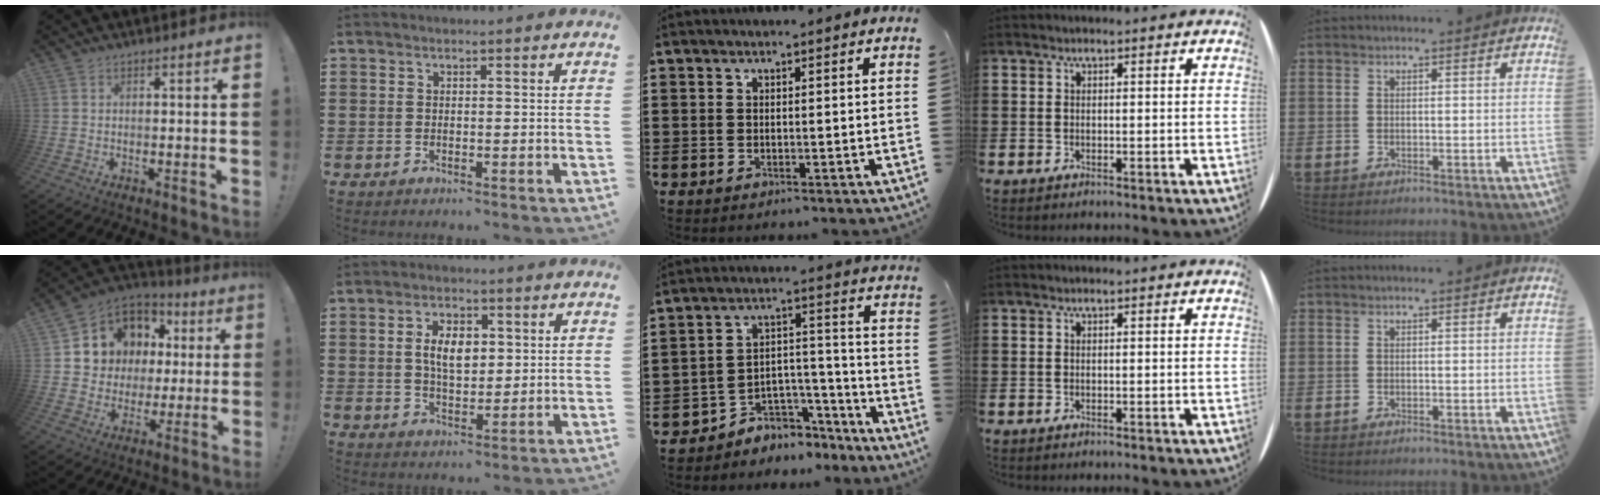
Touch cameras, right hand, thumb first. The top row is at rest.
{"thumb": {"total": 11.8, "force": [3.6, 10.7, 3.6], "torque": [-0.061, -0.025, 0.091]}, "index": {"total": 5.6, "force": [1.0, 3.2, 4.5], "torque": [-0.088, 0.009, 0.013]}, "middle": {"total": 4.6, "force": [-4.0, 2.3, -0.1], "torque": [-0.009, 0.003, -0.083]}}